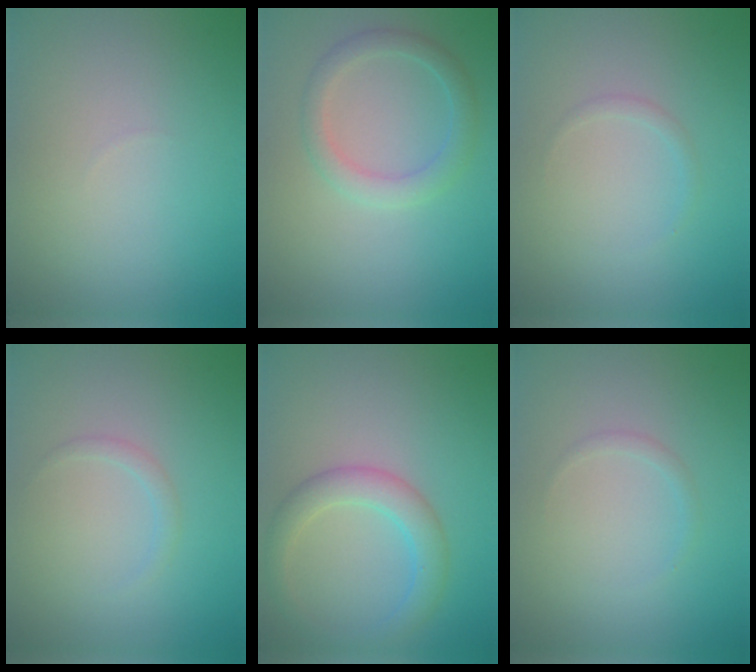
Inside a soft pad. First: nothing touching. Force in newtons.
{"total": 2.7, "press": 2.7, "slide": 0.1}
{"total": 0.8, "press": 0.8, "slide": 0.1}
{"total": 0.9, "press": 0.9, "slide": 0.1}
{"total": 3.5, "press": 3.5, "slide": 0.1}
{"total": 0.8, "press": 0.8, "slide": 0.1}